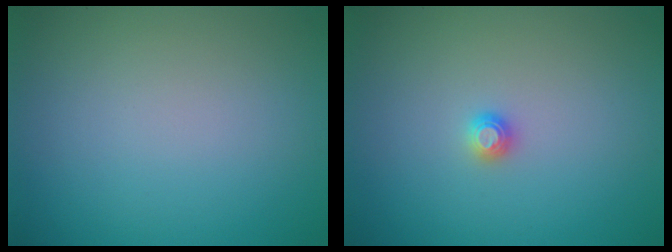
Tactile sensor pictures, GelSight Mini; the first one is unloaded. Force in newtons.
{"total": 1.0, "press": 1.0, "slide": 0.1}